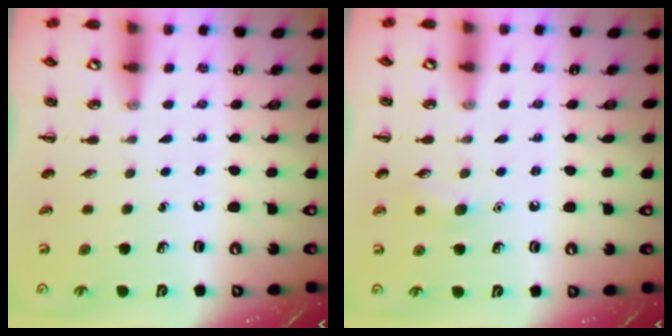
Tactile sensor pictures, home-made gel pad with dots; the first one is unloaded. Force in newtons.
{"total": 5.8, "press": 5.7, "slide": 1.3}